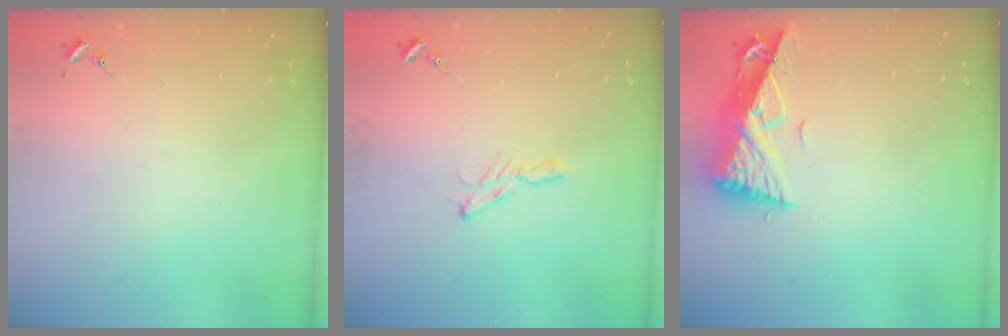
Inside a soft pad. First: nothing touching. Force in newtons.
{"total": 5.7, "press": 5.7, "slide": 0.1}
{"total": 10.1, "press": 10.0, "slide": 1.4}